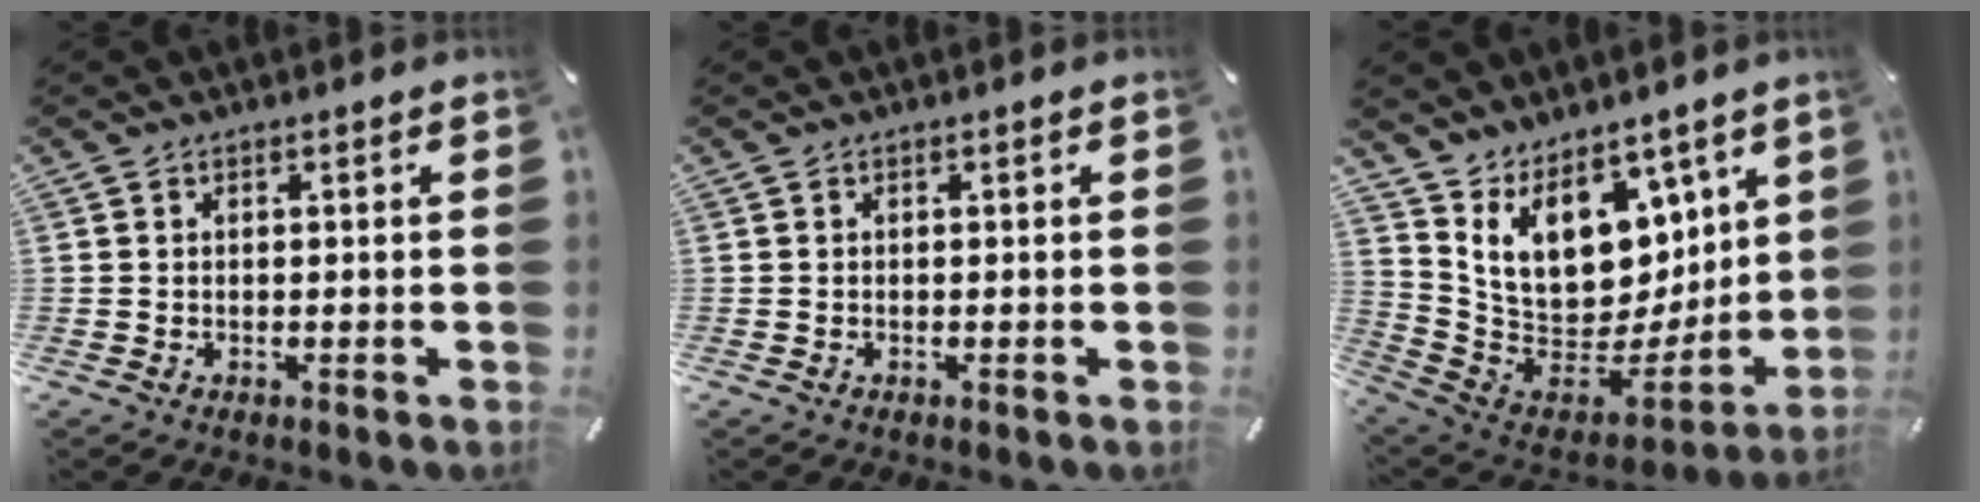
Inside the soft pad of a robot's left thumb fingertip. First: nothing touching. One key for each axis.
{"total": 0.0}
{"total": 14.4, "fx": 6.9, "fy": 10.8, "fz": 6.4, "tx": -0.126, "ty": -0.083, "tz": 0.140}